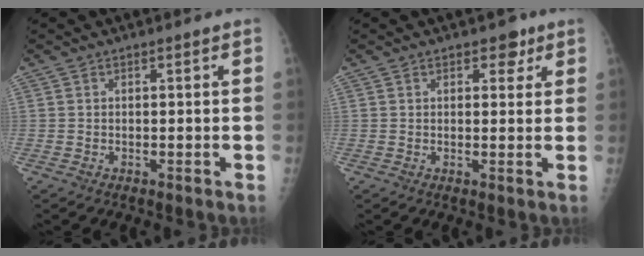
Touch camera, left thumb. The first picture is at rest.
{"total": 3.2, "force": [1.8, 2.0, 1.7], "torque": [0.000, -0.005, 0.020]}